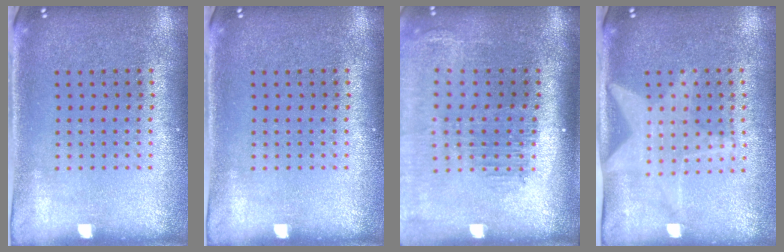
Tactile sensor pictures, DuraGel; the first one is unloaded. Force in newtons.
{"total": 0.0}
{"total": 2.1, "press": 1.7, "slide": 1.2}
{"total": 1.4, "press": 1.4, "slide": 0.2}